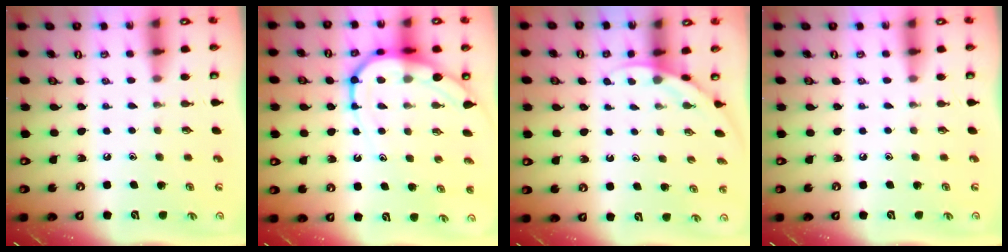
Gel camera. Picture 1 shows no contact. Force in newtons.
{"total": 10.2, "press": 10.2, "slide": 1.0}
{"total": 3.2, "press": 3.2, "slide": 0.0}
{"total": 0.0}